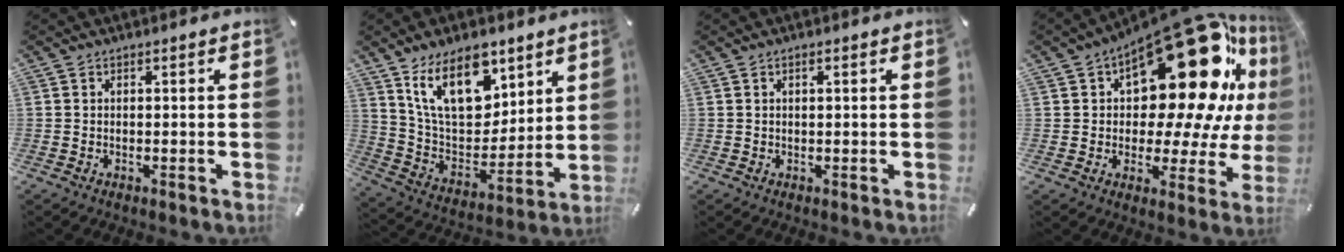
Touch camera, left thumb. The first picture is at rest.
{"total": 18.1, "force": [10.8, 10.4, 10.2], "torque": [-0.184, -0.051, 0.193]}
{"total": 0.7, "force": [0.2, 0.0, 0.6], "torque": [-0.012, 0.000, 0.003]}
{"total": 29.5, "force": [12.5, 13.8, 22.9], "torque": [-0.333, -0.109, 0.212]}